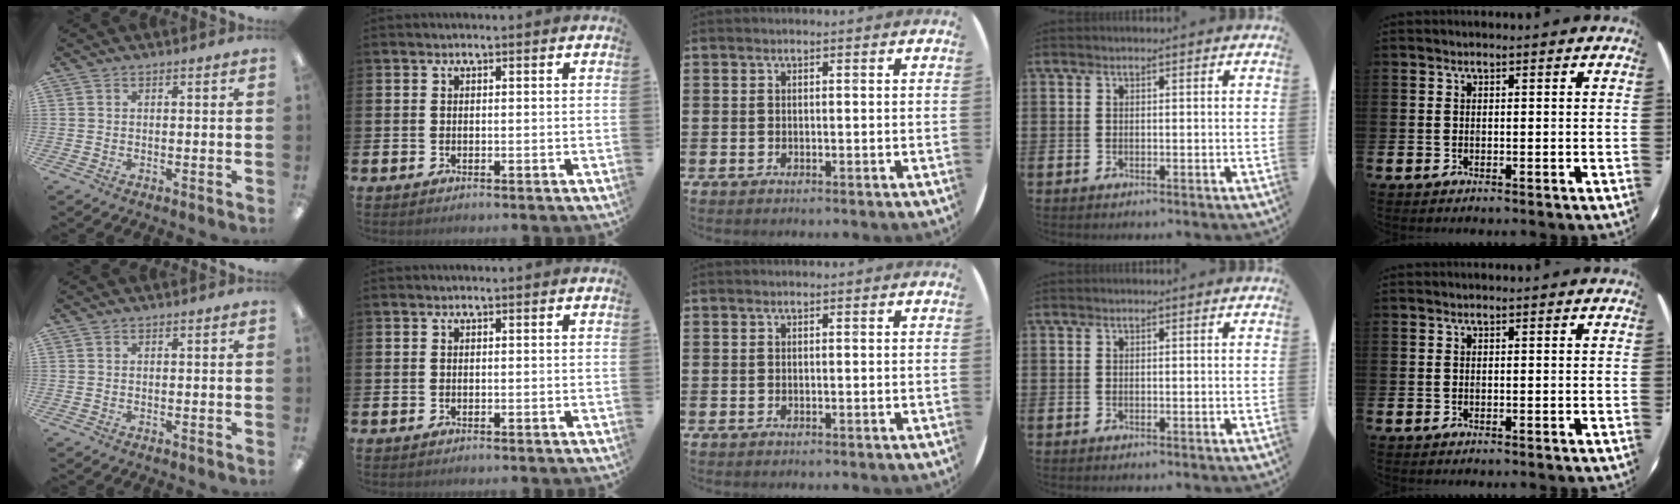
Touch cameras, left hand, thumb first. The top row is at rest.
{}